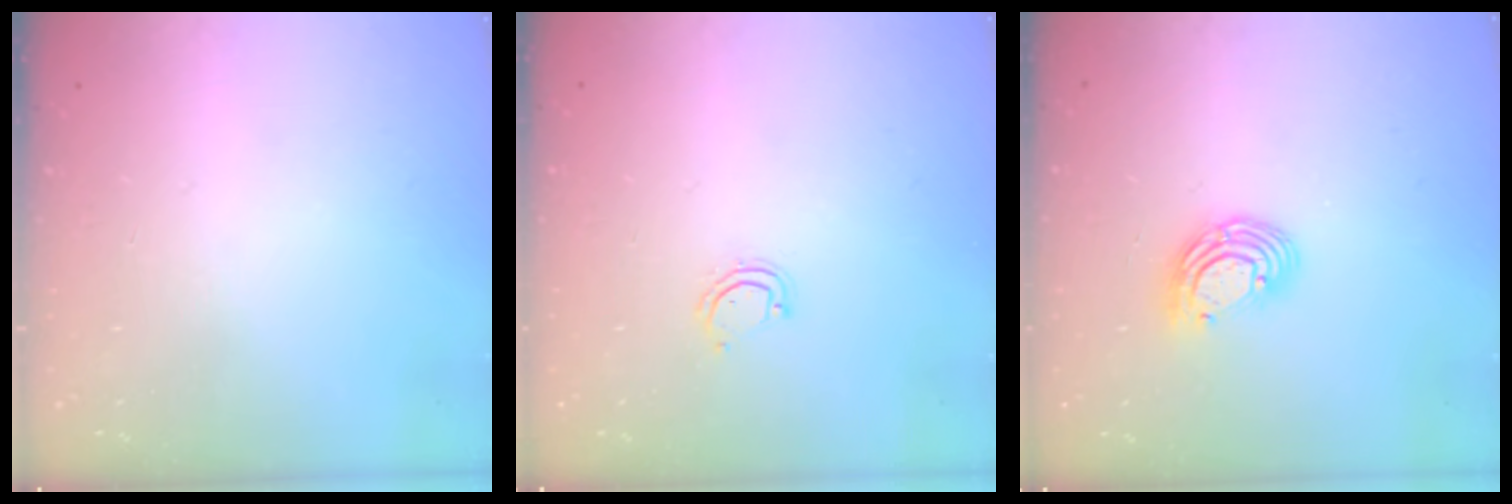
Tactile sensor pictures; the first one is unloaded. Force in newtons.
{"total": 3.8, "press": 3.8, "slide": 0.3}
{"total": 8.8, "press": 8.7, "slide": 1.5}